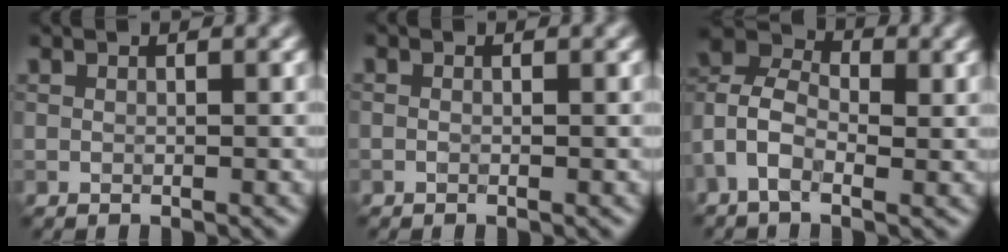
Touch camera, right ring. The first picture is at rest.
{"total": 0.0}
{"total": 5.1, "force": [-1.3, 3.0, 3.9], "torque": [-0.076, 0.017, -0.040]}